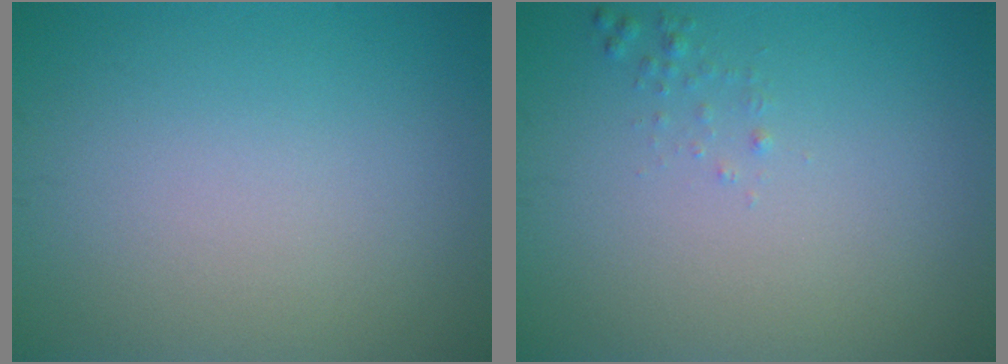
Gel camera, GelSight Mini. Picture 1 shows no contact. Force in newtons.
{"total": 0.6, "press": 0.6, "slide": 0.0}